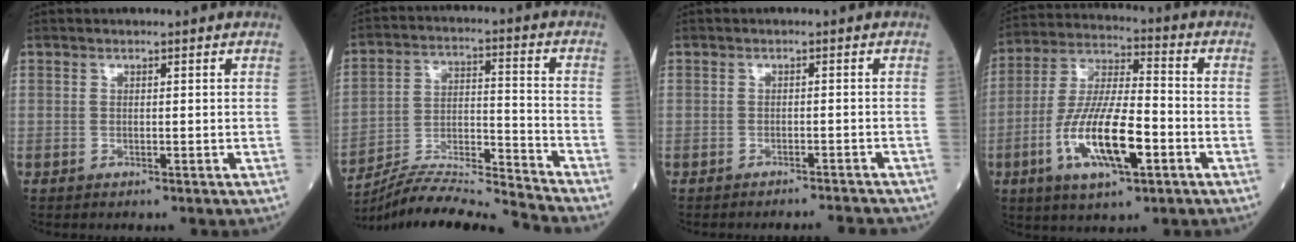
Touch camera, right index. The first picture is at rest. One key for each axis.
{"total": 14.8, "fx": -14.2, "fy": -2.6, "fz": 3.3, "tx": -0.057, "ty": 0.016, "tz": -0.247}
{"total": 4.4, "fx": -4.4, "fy": 0.0, "fz": 0.5, "tx": -0.002, "ty": -0.007, "tz": -0.051}
{"total": 14.3, "fx": -4.9, "fy": 3.5, "fz": 13.0, "tx": -0.265, "ty": -0.005, "tz": -0.085}